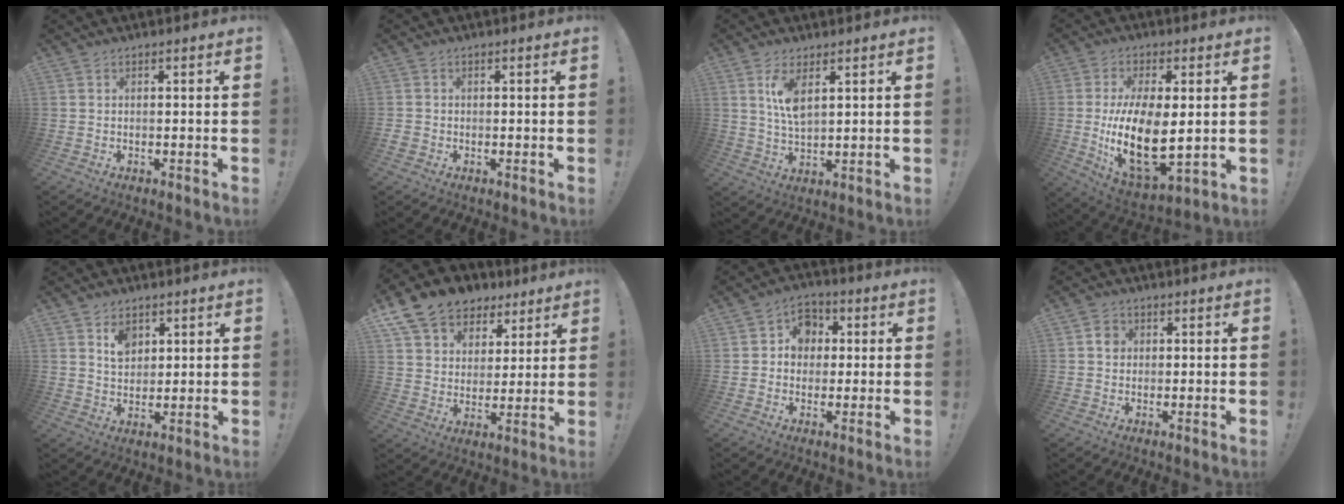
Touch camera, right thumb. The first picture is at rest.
{"total": 1.6, "force": [-0.4, 1.4, 0.7], "torque": [-0.011, 0.003, -0.008]}
{"total": 7.4, "force": [3.3, 2.7, 6.0], "torque": [-0.108, -0.020, 0.053]}
{"total": 19.2, "force": [-0.2, 9.4, 16.8], "torque": [-0.310, -0.032, 0.006]}
{"total": 6.2, "force": [3.4, 4.5, 2.5], "torque": [-0.030, -0.014, 0.061]}
{"total": 13.2, "force": [8.4, 9.1, 4.6], "torque": [-0.068, -0.058, 0.161]}
{"total": 7.7, "force": [0.4, 7.1, 2.9], "torque": [-0.038, 0.010, 0.011]}
{"total": 3.2, "force": [0.1, 2.9, 1.4], "torque": [-0.004, 0.000, -0.002]}